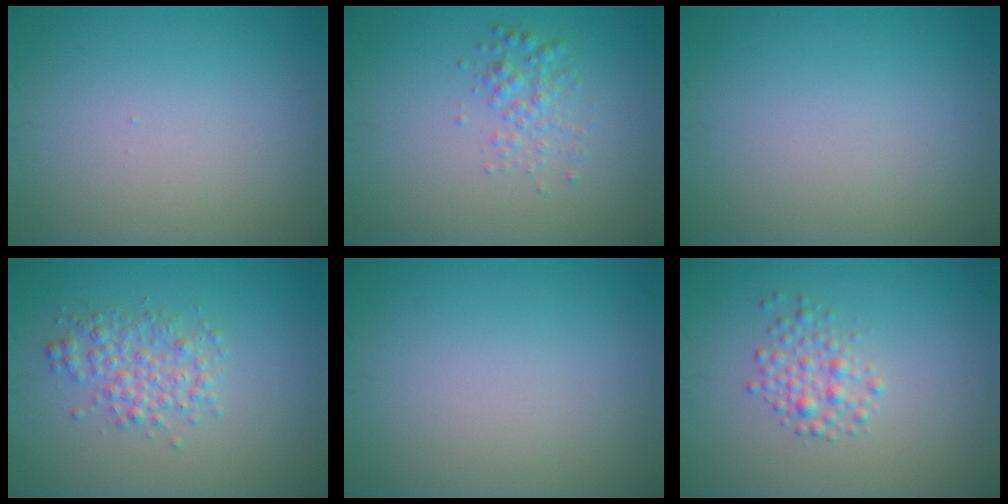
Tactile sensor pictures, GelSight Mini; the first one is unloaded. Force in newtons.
{"total": 1.9, "press": 1.9, "slide": 0.0}
{"total": 0.0}
{"total": 2.8, "press": 2.8, "slide": 0.0}
{"total": 0.0}
{"total": 2.0, "press": 2.0, "slide": 0.1}